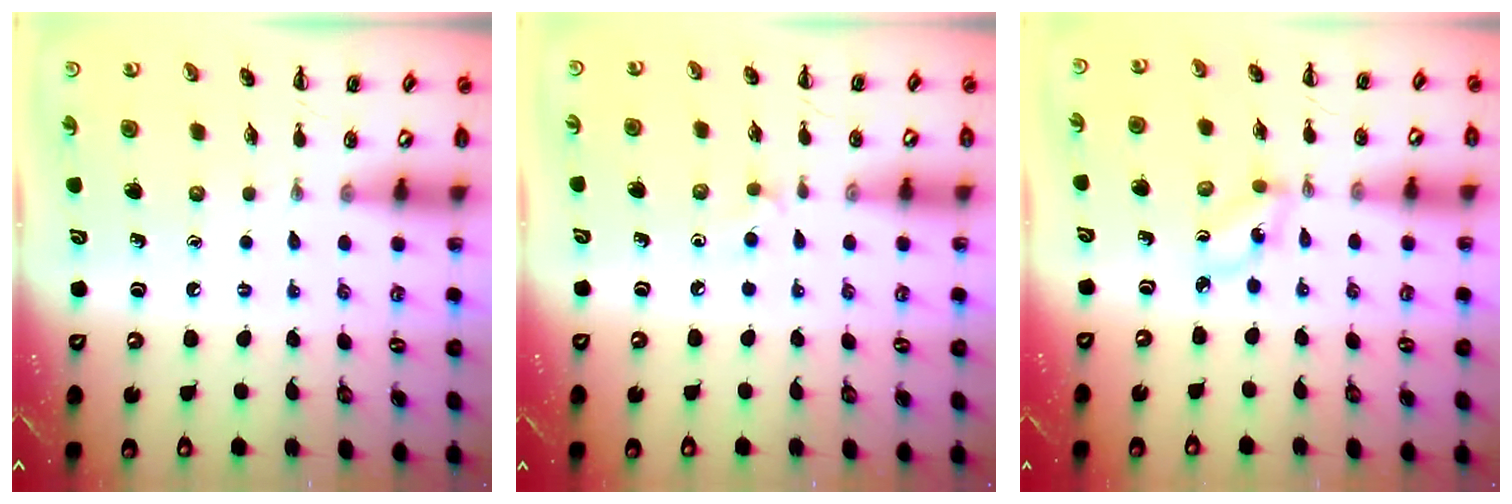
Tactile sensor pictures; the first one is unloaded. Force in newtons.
{"total": 4.2, "press": 4.0, "slide": 1.5}
{"total": 1.5, "press": 1.4, "slide": 0.4}